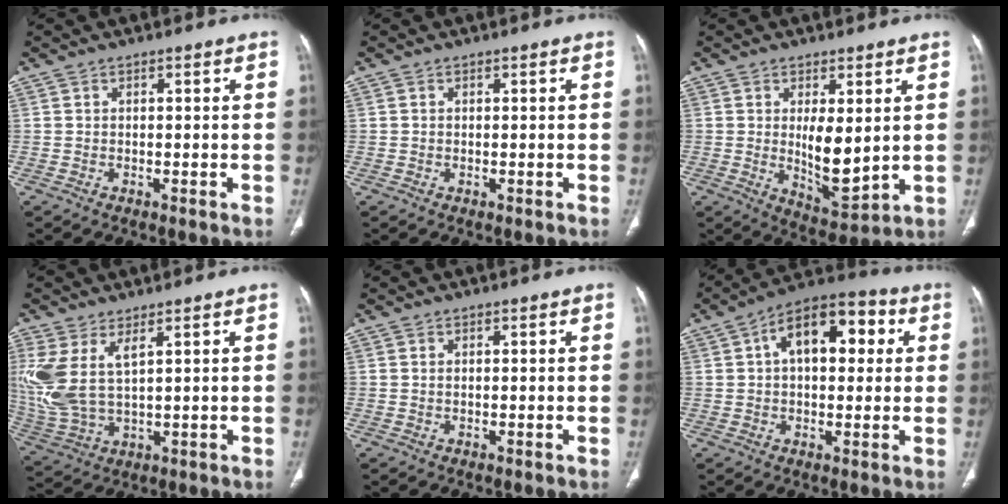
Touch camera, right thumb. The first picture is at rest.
{"total": 0.0}
{"total": 8.9, "force": [0.9, 3.6, 8.1], "torque": [-0.117, -0.028, 0.029]}
{"total": 11.5, "force": [4.0, 5.1, 9.5], "torque": [-0.239, -0.013, 0.100]}
{"total": 0.0}
{"total": 14.2, "force": [3.5, 7.8, 11.4], "torque": [-0.148, 0.029, 0.048]}